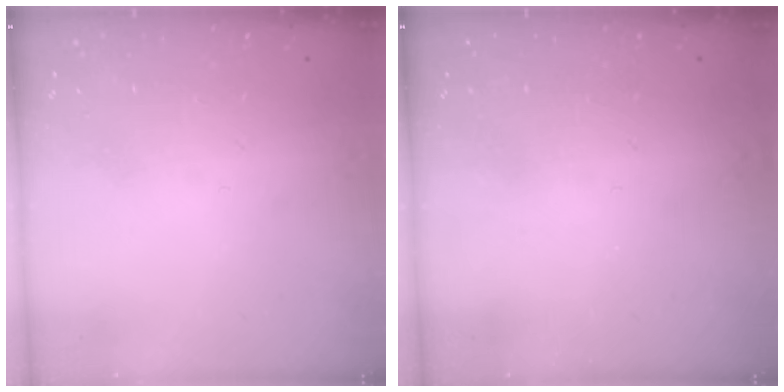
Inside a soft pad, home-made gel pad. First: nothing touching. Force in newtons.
{"total": 0.0}